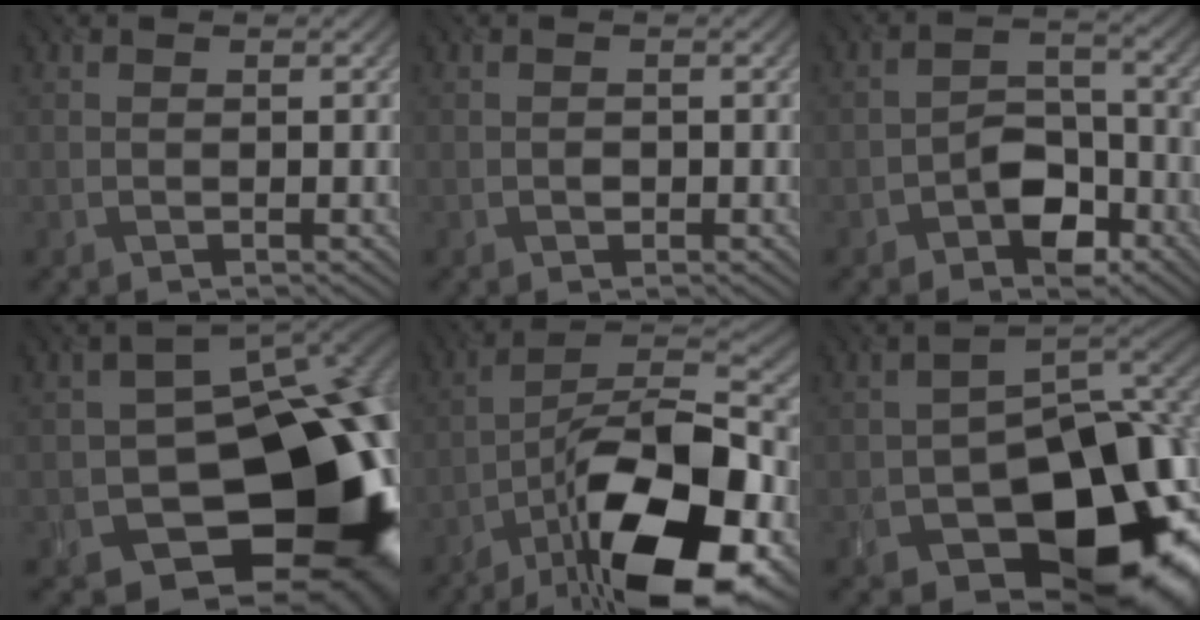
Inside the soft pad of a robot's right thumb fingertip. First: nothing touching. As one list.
[{"total": 0.6, "force": [-0.2, 0.5, 0.3], "torque": [-0.003, -0.003, -0.004]}, {"total": 5.5, "force": [-2.9, 3.4, 3.2], "torque": [-0.047, 0.006, -0.056]}, {"total": 19.6, "force": [-6.4, 12.8, 13.4], "torque": [-0.148, -0.034, -0.079]}, {"total": 18.4, "force": [-9.5, 7.0, 14.1], "torque": [-0.220, -0.006, -0.167]}, {"total": 18.5, "force": [-7.2, 11.9, 12.2], "torque": [-0.152, -0.033, -0.099]}]